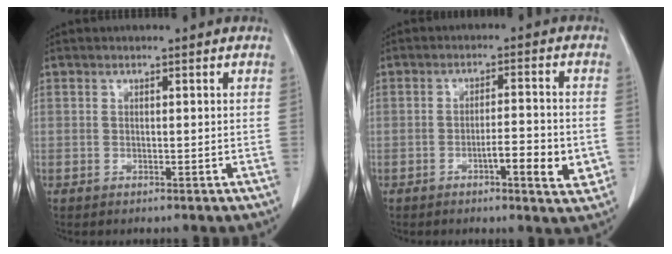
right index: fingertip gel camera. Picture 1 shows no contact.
{"total": 7.1, "force": [-2.4, 1.3, 6.5], "torque": [-0.090, 0.000, -0.032]}